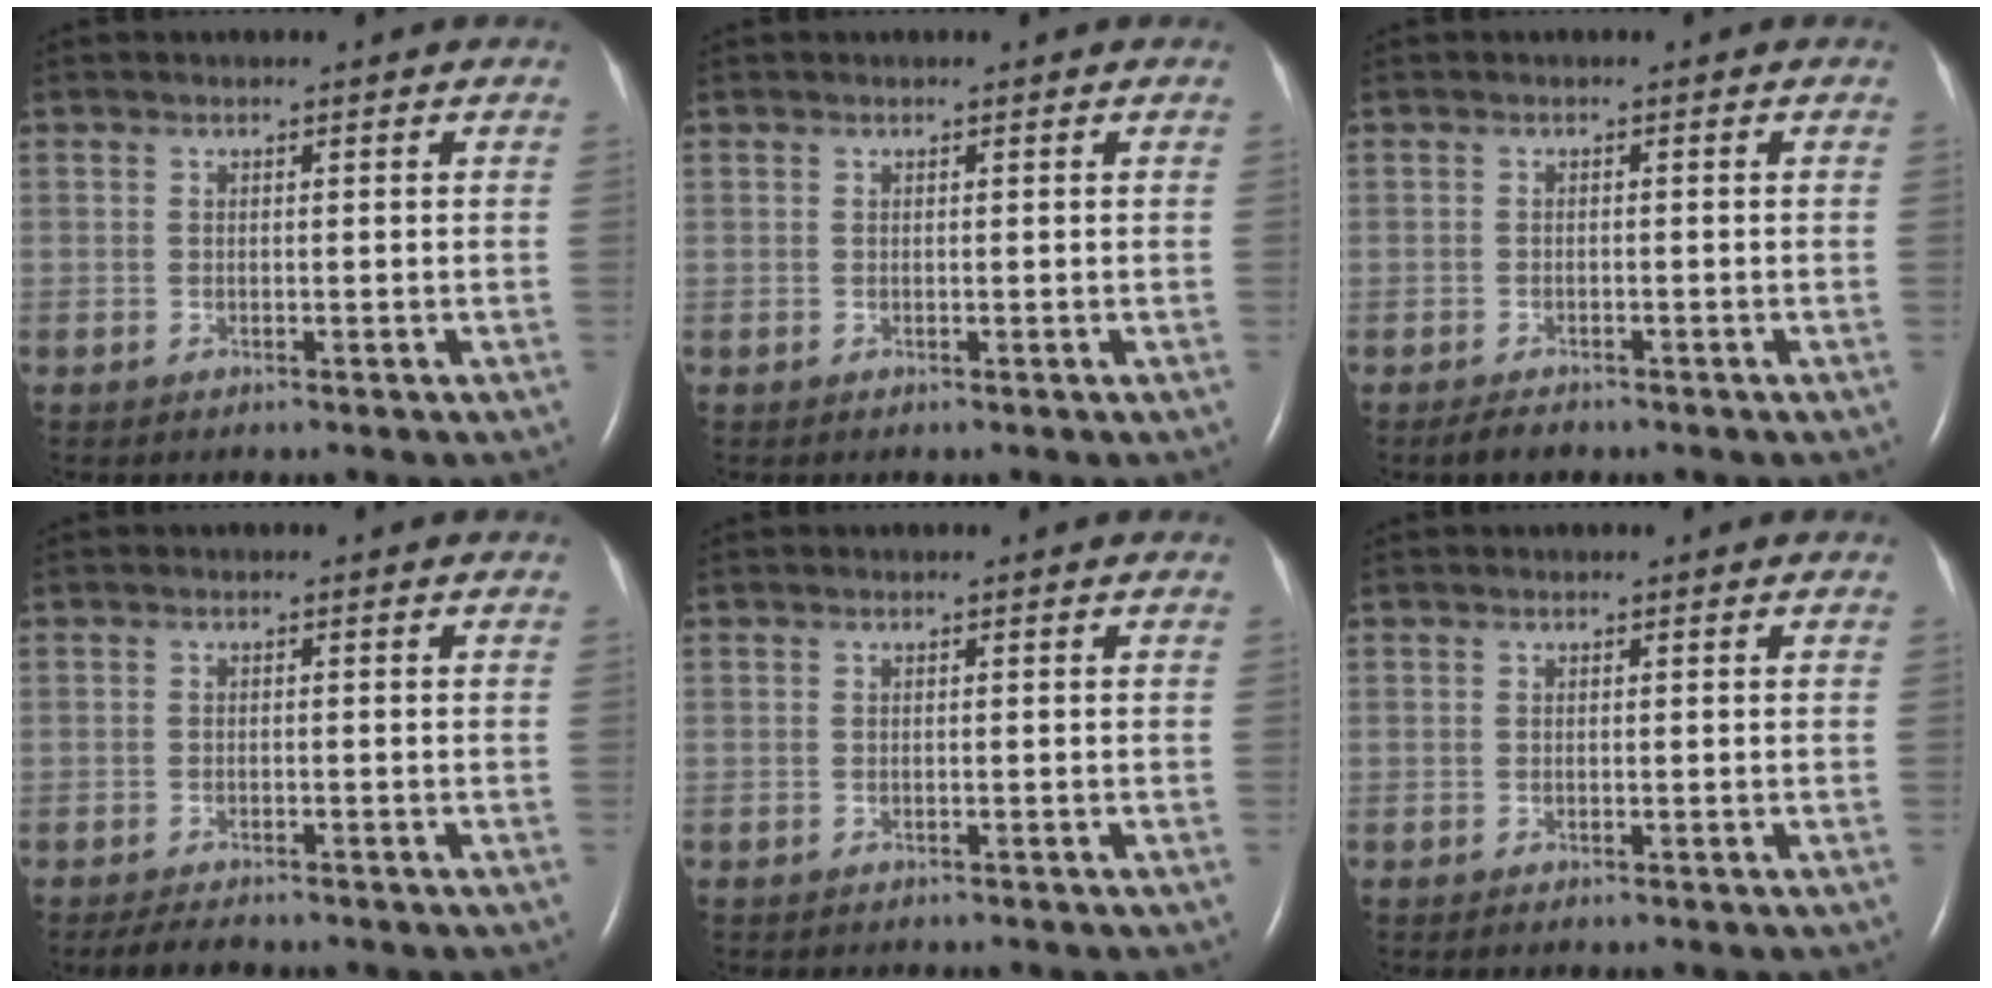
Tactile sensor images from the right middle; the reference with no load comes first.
{"total": 0.0}
{"total": 1.9, "force": [-1.6, 0.7, 0.8], "torque": [-0.024, -0.003, -0.023]}
{"total": 3.1, "force": [-2.6, 0.8, 1.3], "torque": [-0.027, -0.008, -0.039]}
{"total": 1.1, "force": [-0.9, 0.3, 0.4], "torque": [-0.016, -0.003, -0.009]}
{"total": 0.0}